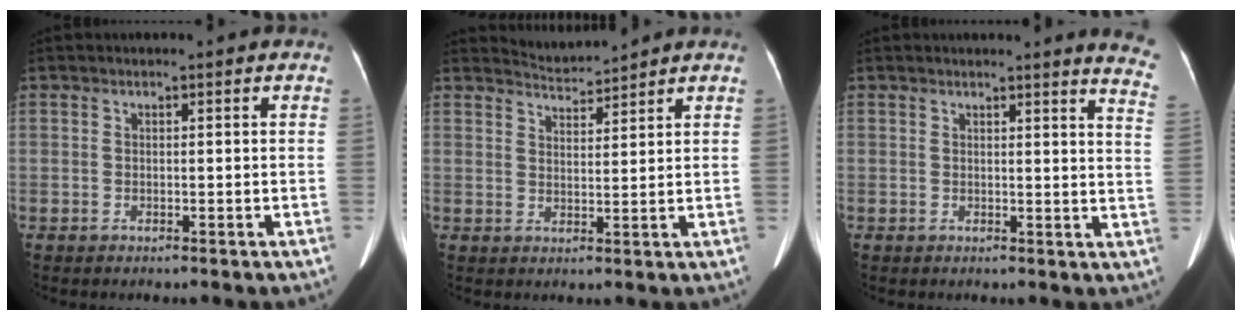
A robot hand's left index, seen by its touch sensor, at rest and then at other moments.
{"total": 3.5, "force": [3.4, -0.6, -0.7], "torque": [0.007, 0.000, 0.069]}
{"total": 8.1, "force": [7.6, -0.5, 2.6], "torque": [-0.018, -0.072, 0.049]}